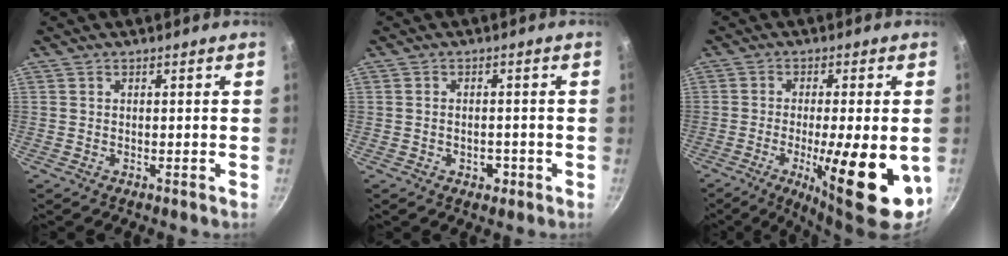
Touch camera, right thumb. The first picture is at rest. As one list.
[{"total": 2.8, "force": [-1.1, 1.8, 1.7], "torque": [-0.022, 0.008, -0.015]}, {"total": 17.2, "force": [-4.7, 4.5, 15.9], "torque": [-0.228, -0.005, -0.062]}]